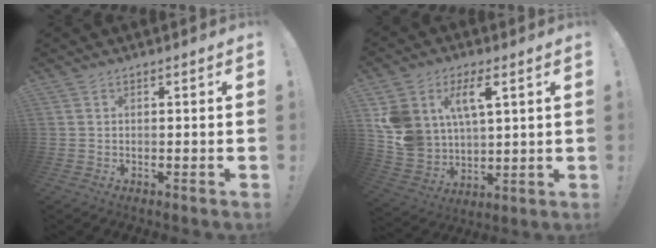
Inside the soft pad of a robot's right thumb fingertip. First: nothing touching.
{"total": 12.3, "force": [6.0, 8.2, 7.0], "torque": [-0.141, -0.029, 0.118]}